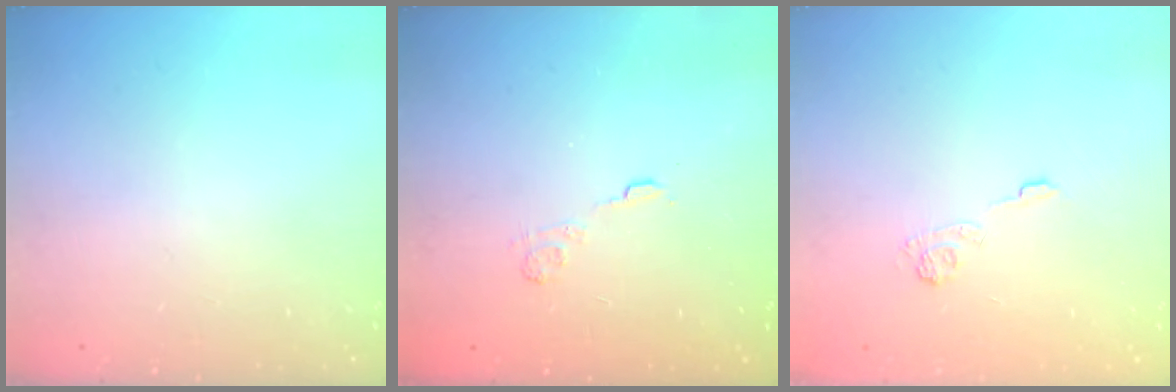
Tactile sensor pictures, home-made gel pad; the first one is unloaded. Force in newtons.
{"total": 3.2, "press": 2.8, "slide": 1.5}
{"total": 5.5, "press": 5.3, "slide": 1.3}